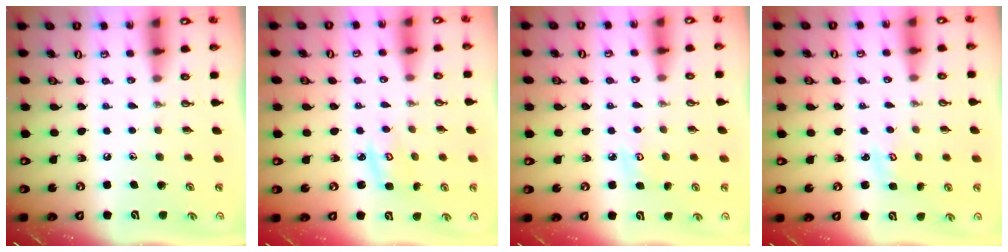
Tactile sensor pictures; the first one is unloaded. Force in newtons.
{"total": 2.8, "press": 2.8, "slide": 0.2}
{"total": 4.1, "press": 4.1, "slide": 0.4}
{"total": 2.5, "press": 2.5, "slide": 0.3}